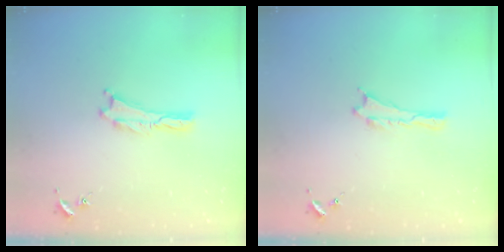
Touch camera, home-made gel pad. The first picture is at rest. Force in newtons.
{"total": 0.0}